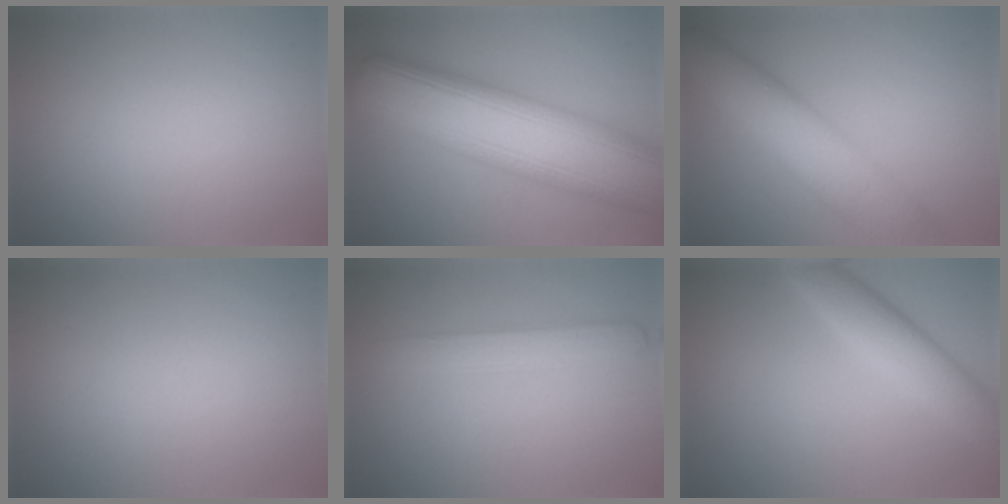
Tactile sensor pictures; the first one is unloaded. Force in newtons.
{"total": 13.8, "press": 13.8, "slide": 0.4}
{"total": 7.6, "press": 7.6, "slide": 0.3}
{"total": 0.0}
{"total": 2.5, "press": 2.5, "slide": 0.1}
{"total": 4.3, "press": 4.3, "slide": 0.1}